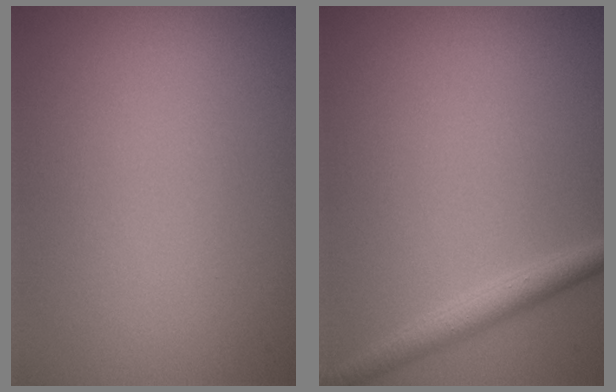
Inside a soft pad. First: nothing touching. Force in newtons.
{"total": 2.0, "press": 2.0, "slide": 0.1}